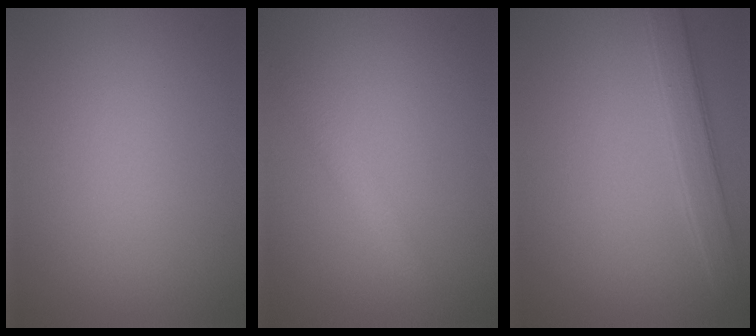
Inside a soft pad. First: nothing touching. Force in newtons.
{"total": 1.6, "press": 1.6, "slide": 0.0}
{"total": 2.4, "press": 2.4, "slide": 0.2}